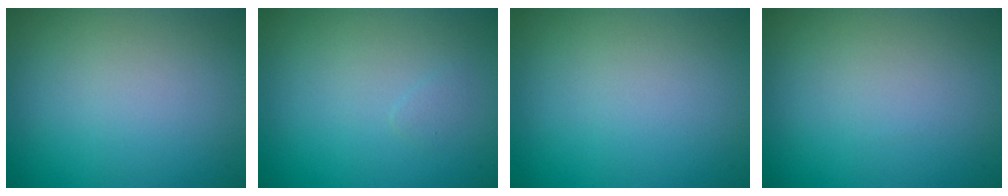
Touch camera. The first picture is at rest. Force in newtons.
{"total": 0.5, "press": 0.5, "slide": 0.0}
{"total": 0.0}
{"total": 0.0}